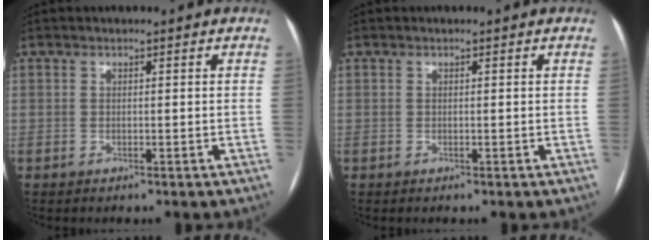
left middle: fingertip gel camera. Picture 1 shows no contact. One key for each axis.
{"total": 0.0}